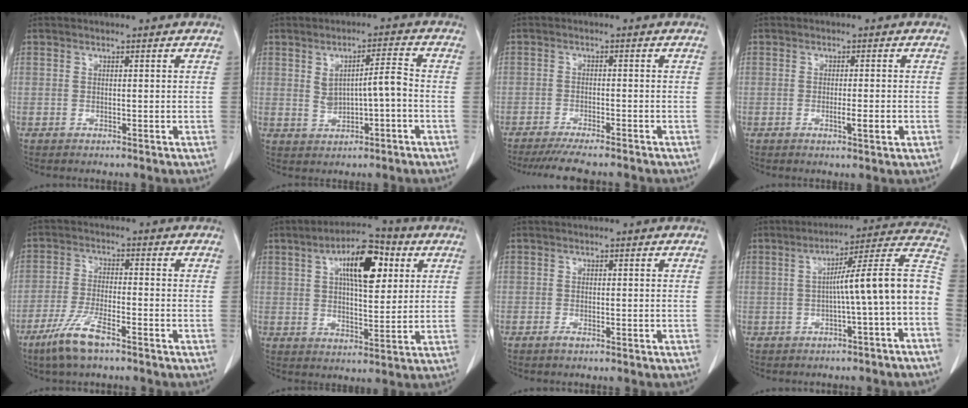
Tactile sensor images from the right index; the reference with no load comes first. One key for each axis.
{"total": 5.2, "fx": -0.1, "fy": 1.2, "fz": 5.1, "tx": -0.086, "ty": 0.010, "tz": 0.006}
{"total": 8.6, "fx": -7.6, "fy": 0.6, "fz": 4.0, "tx": -0.050, "ty": -0.017, "tz": -0.114}
{"total": 3.9, "fx": -1.2, "fy": 0.2, "fz": 3.7, "tx": -0.059, "ty": -0.007, "tz": -0.016}
{"total": 7.4, "fx": -5.0, "fy": 1.2, "fz": 5.3, "tx": -0.116, "ty": -0.014, "tz": -0.094}
{"total": 11.4, "fx": 4.0, "fy": 4.0, "fz": 9.9, "tx": -0.163, "ty": 0.021, "tz": 0.063}
{"total": 0.7, "fx": -0.6, "fy": 0.1, "fz": 0.5, "tx": -0.011, "ty": -0.001, "tz": -0.008}
{"total": 12.1, "fx": -2.4, "fy": -0.7, "fz": 11.8, "tx": -0.157, "ty": 0.039, "tz": -0.037}